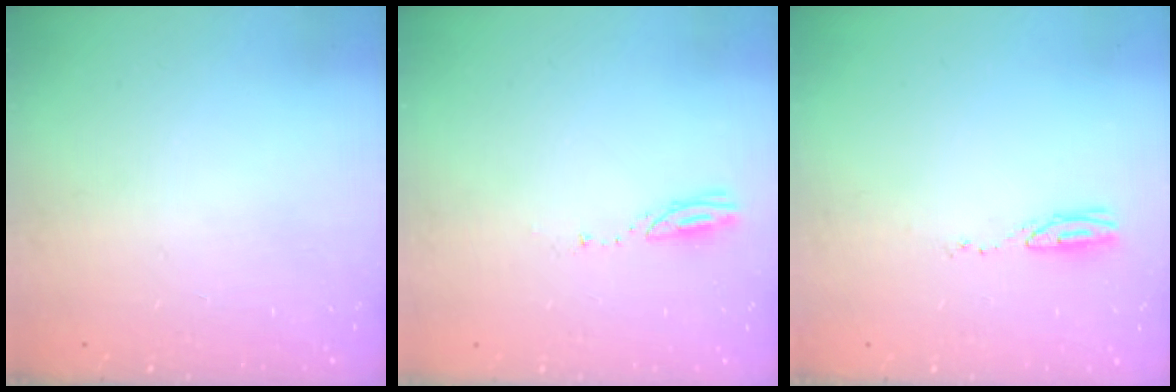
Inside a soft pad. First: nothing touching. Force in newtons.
{"total": 3.0, "press": 3.0, "slide": 0.1}
{"total": 14.7, "press": 6.3, "slide": 13.3}